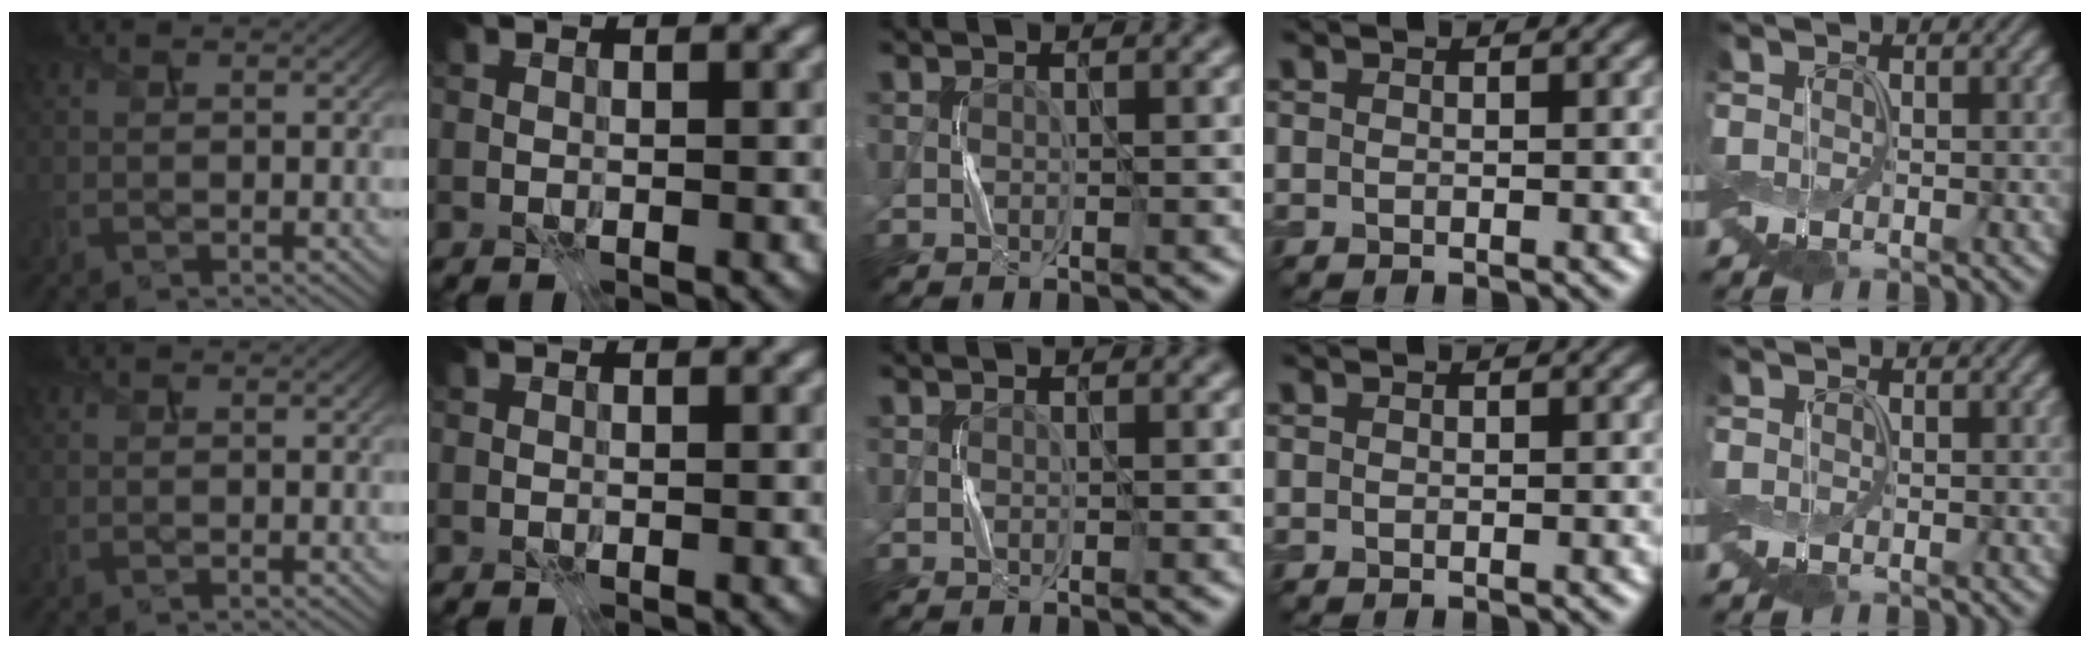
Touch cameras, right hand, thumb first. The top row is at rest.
{}